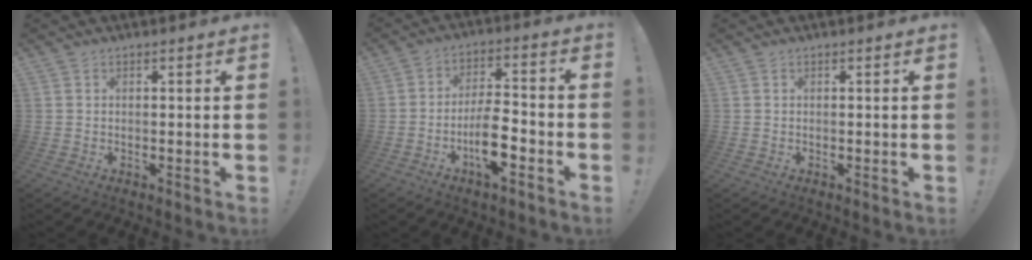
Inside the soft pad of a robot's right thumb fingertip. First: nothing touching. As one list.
[{"total": 11.0, "force": [-5.1, 4.5, 8.7], "torque": [-0.159, 0.021, -0.092]}, {"total": 0.0}]